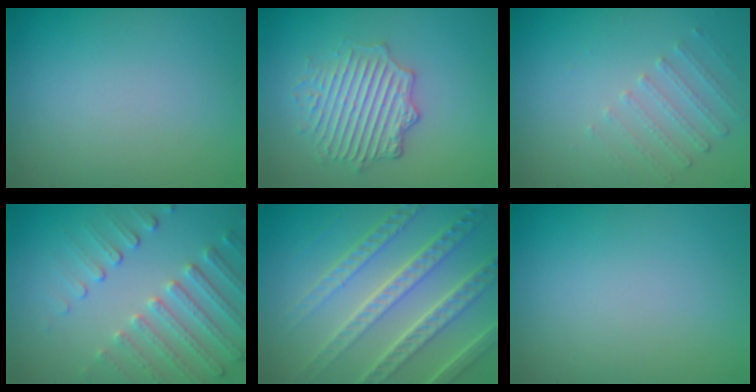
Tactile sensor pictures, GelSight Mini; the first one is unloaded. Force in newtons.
{"total": 4.3, "press": 3.4, "slide": 2.6}
{"total": 1.5, "press": 1.0, "slide": 1.1}
{"total": 4.7, "press": 3.6, "slide": 3.0}
{"total": 7.4, "press": 5.3, "slide": 5.2}
{"total": 0.0}